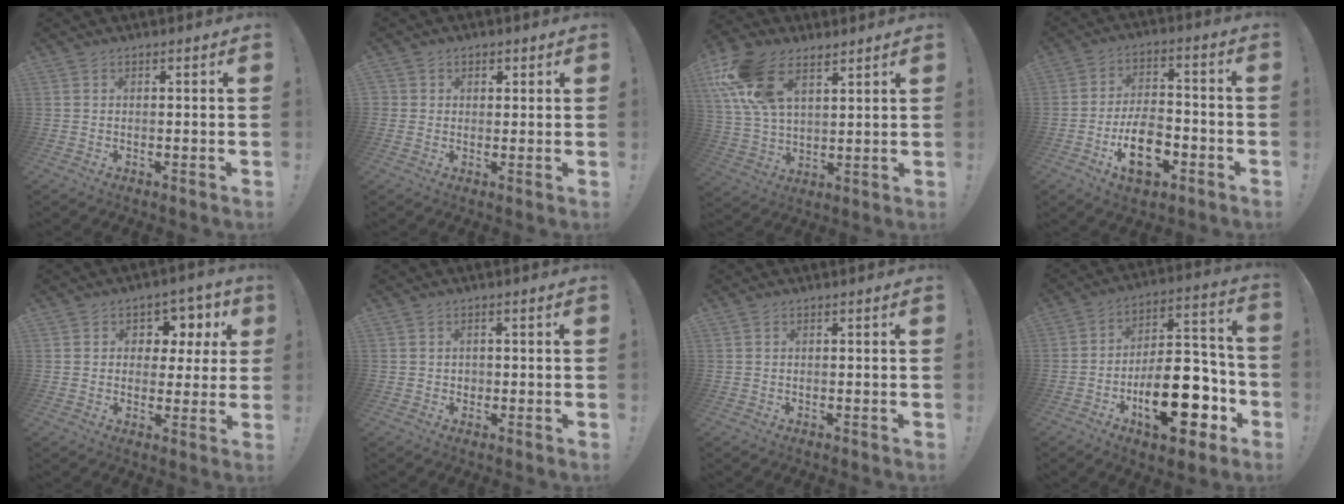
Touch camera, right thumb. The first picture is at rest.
{"total": 2.7, "force": [0.7, 2.6, 0.3], "torque": [0.003, -0.002, 0.011]}
{"total": 17.3, "force": [9.7, 9.7, 10.6], "torque": [-0.221, -0.037, 0.179]}
{"total": 14.3, "force": [-6.1, 8.1, 10.1], "torque": [-0.157, 0.033, -0.103]}
{"total": 6.5, "force": [2.7, 5.7, 1.9], "torque": [-0.015, -0.023, 0.050]}
{"total": 1.6, "force": [0.1, 1.6, 0.4], "torque": [0.000, 0.000, -0.001]}
{"total": 0.0}
{"total": 23.4, "force": [-9.3, 11.5, 18.1], "torque": [-0.256, 0.064, -0.134]}